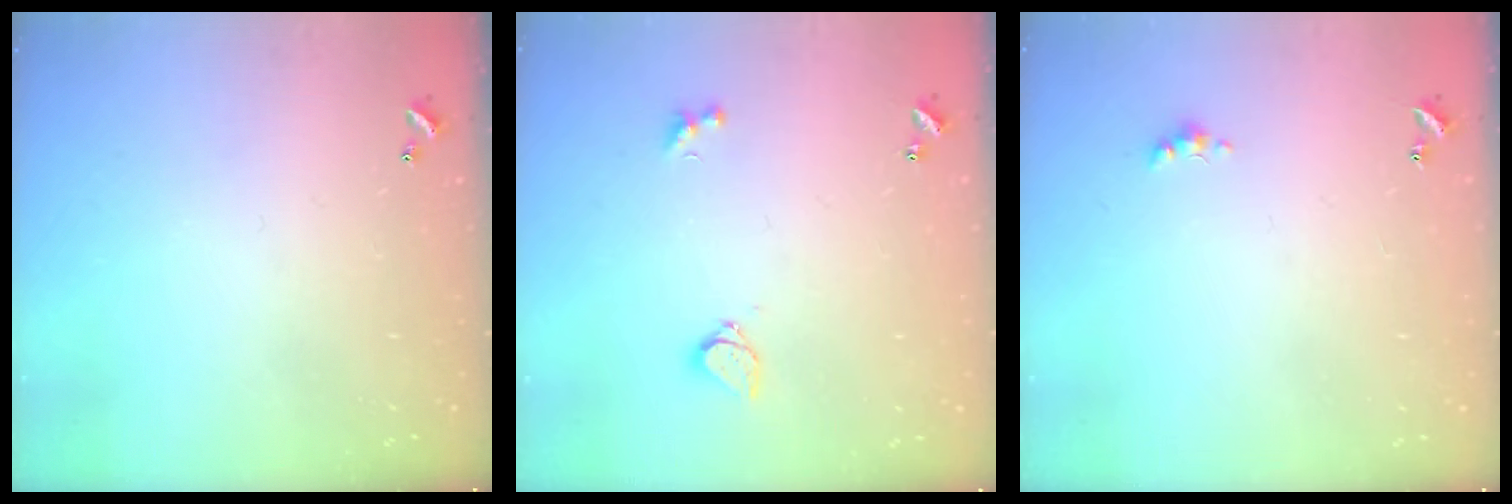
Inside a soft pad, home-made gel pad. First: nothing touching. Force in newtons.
{"total": 2.9, "press": 2.8, "slide": 0.7}
{"total": 1.4, "press": 1.3, "slide": 0.4}